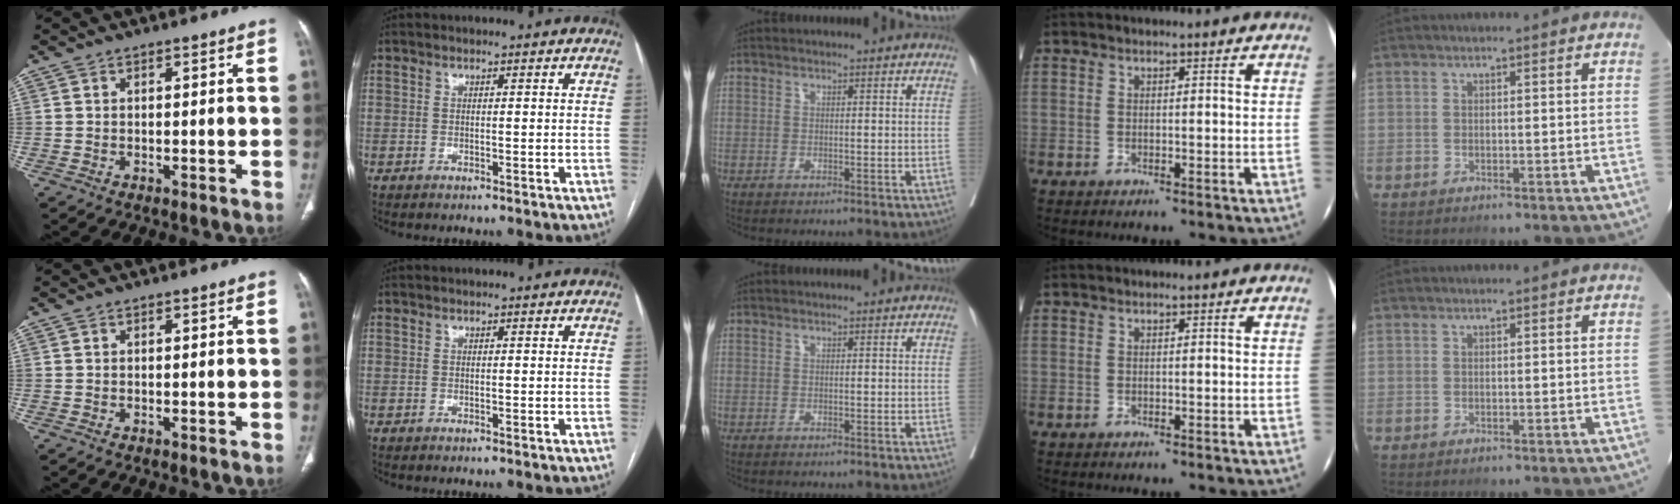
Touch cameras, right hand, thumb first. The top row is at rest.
{}